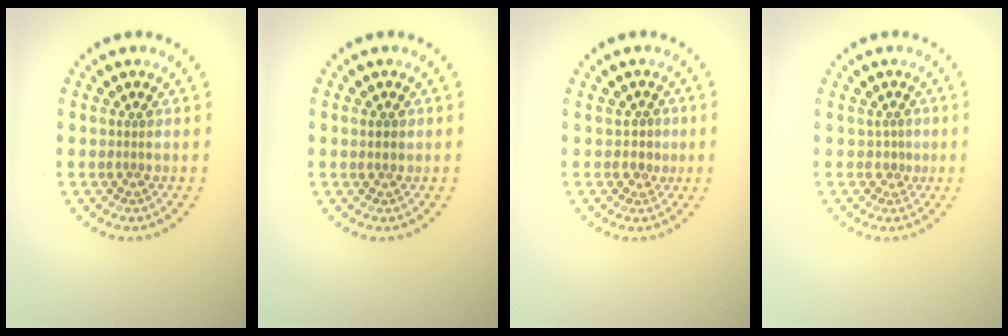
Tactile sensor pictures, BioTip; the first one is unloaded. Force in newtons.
{"total": 0.9, "press": 0.8, "slide": 0.3}
{"total": 1.4, "press": 1.3, "slide": 0.7}
{"total": 0.9, "press": 0.3, "slide": 0.8}